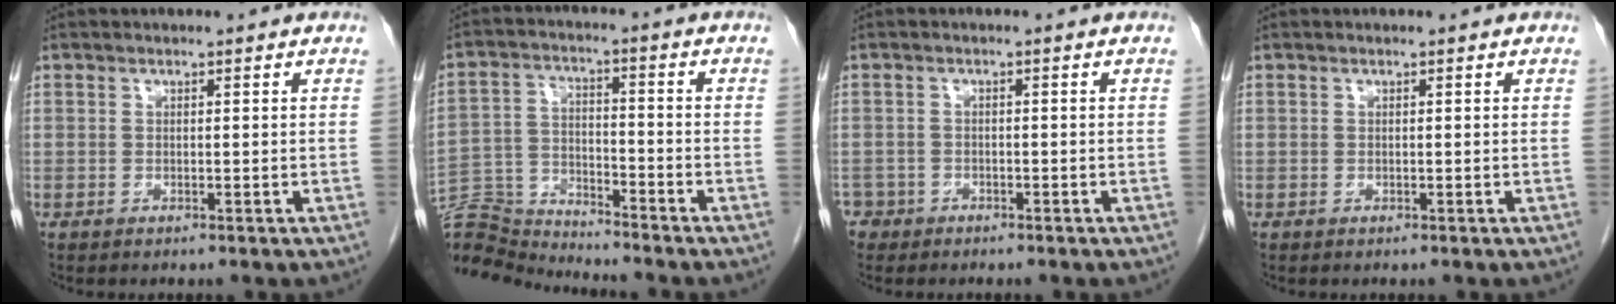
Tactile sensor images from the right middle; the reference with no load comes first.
{"total": 10.3, "force": [-10.2, -0.8, -0.5], "torque": [0.005, 0.018, -0.195]}
{"total": 2.5, "force": [-1.8, 1.7, -0.4], "torque": [0.002, 0.007, -0.034]}
{"total": 0.0}